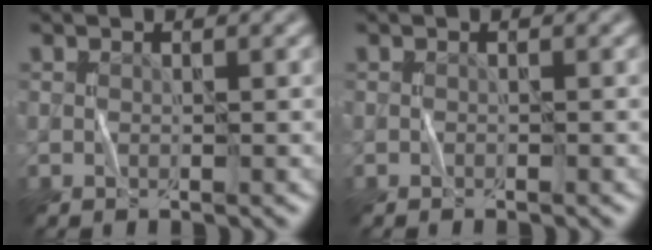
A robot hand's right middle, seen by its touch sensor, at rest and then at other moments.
{"total": 0.0}